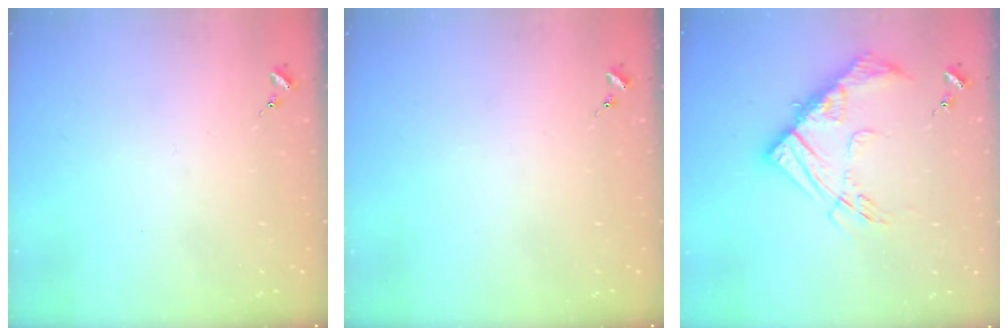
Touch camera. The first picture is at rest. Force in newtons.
{"total": 0.0}
{"total": 17.2, "press": 17.1, "slide": 1.6}